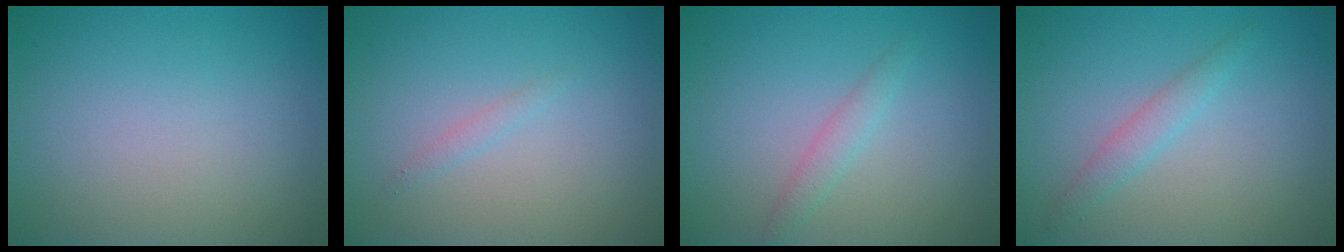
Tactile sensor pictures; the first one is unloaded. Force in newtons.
{"total": 0.7, "press": 0.7, "slide": 0.1}
{"total": 1.4, "press": 1.4, "slide": 0.0}
{"total": 1.7, "press": 1.7, "slide": 0.0}